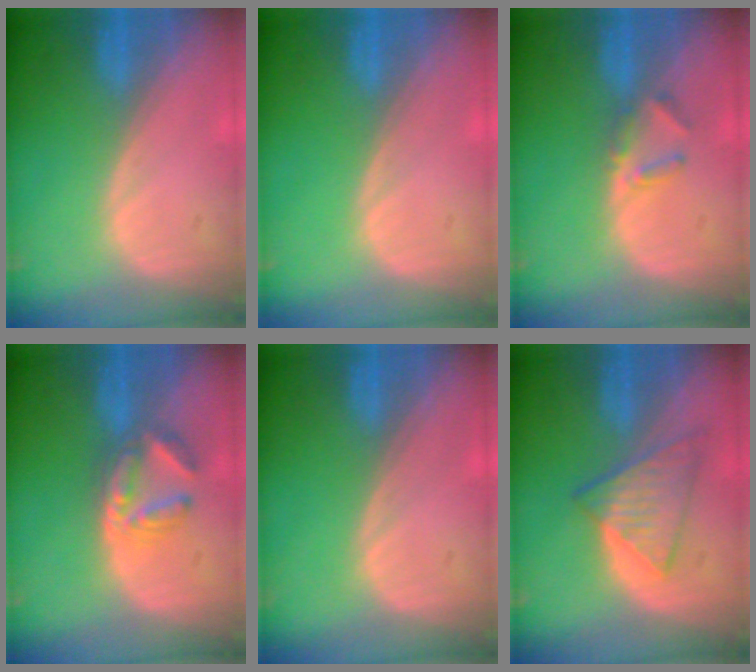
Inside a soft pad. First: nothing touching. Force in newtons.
{"total": 0.0}
{"total": 2.9, "press": 2.6, "slide": 1.1}
{"total": 5.9, "press": 5.3, "slide": 2.5}
{"total": 0.0}
{"total": 6.0, "press": 5.9, "slide": 0.7}